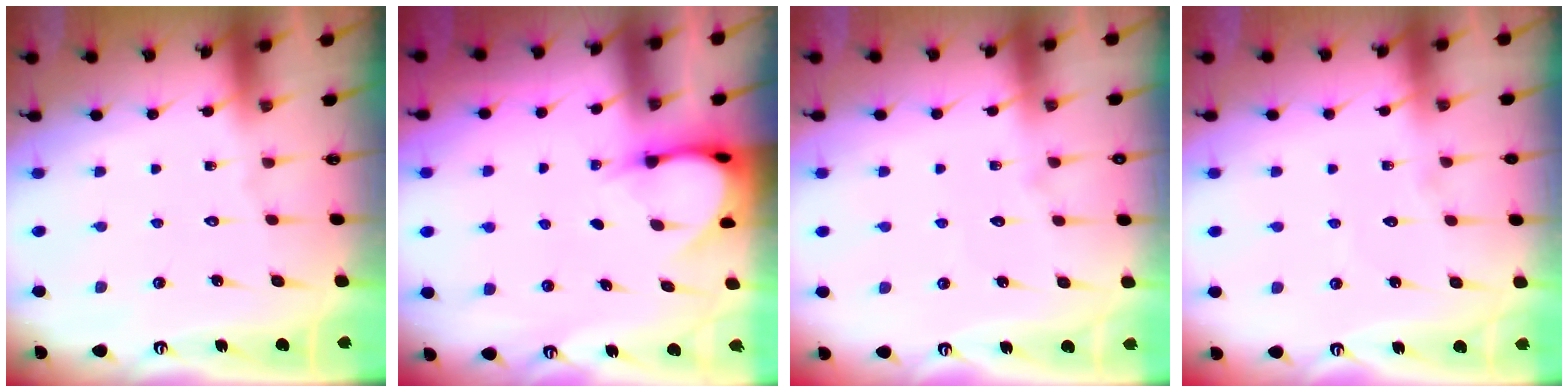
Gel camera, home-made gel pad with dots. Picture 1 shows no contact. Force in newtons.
{"total": 4.3, "press": 4.3, "slide": 0.3}
{"total": 5.4, "press": 5.4, "slide": 0.5}
{"total": 3.1, "press": 3.0, "slide": 0.3}